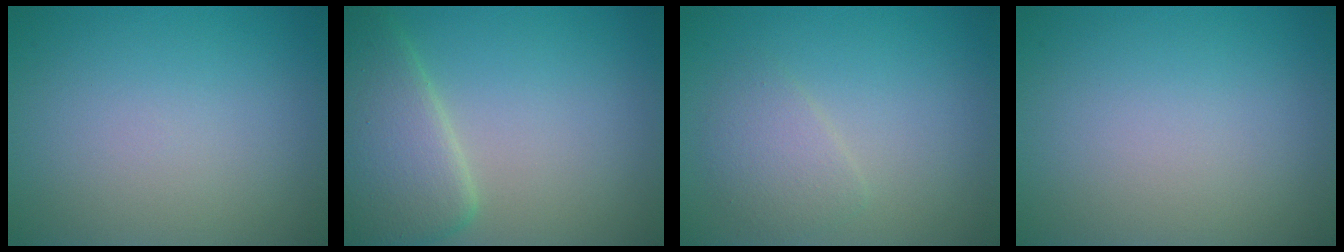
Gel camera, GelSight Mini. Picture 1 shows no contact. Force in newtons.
{"total": 6.1, "press": 6.1, "slide": 0.3}
{"total": 2.1, "press": 2.1, "slide": 0.0}
{"total": 0.0}